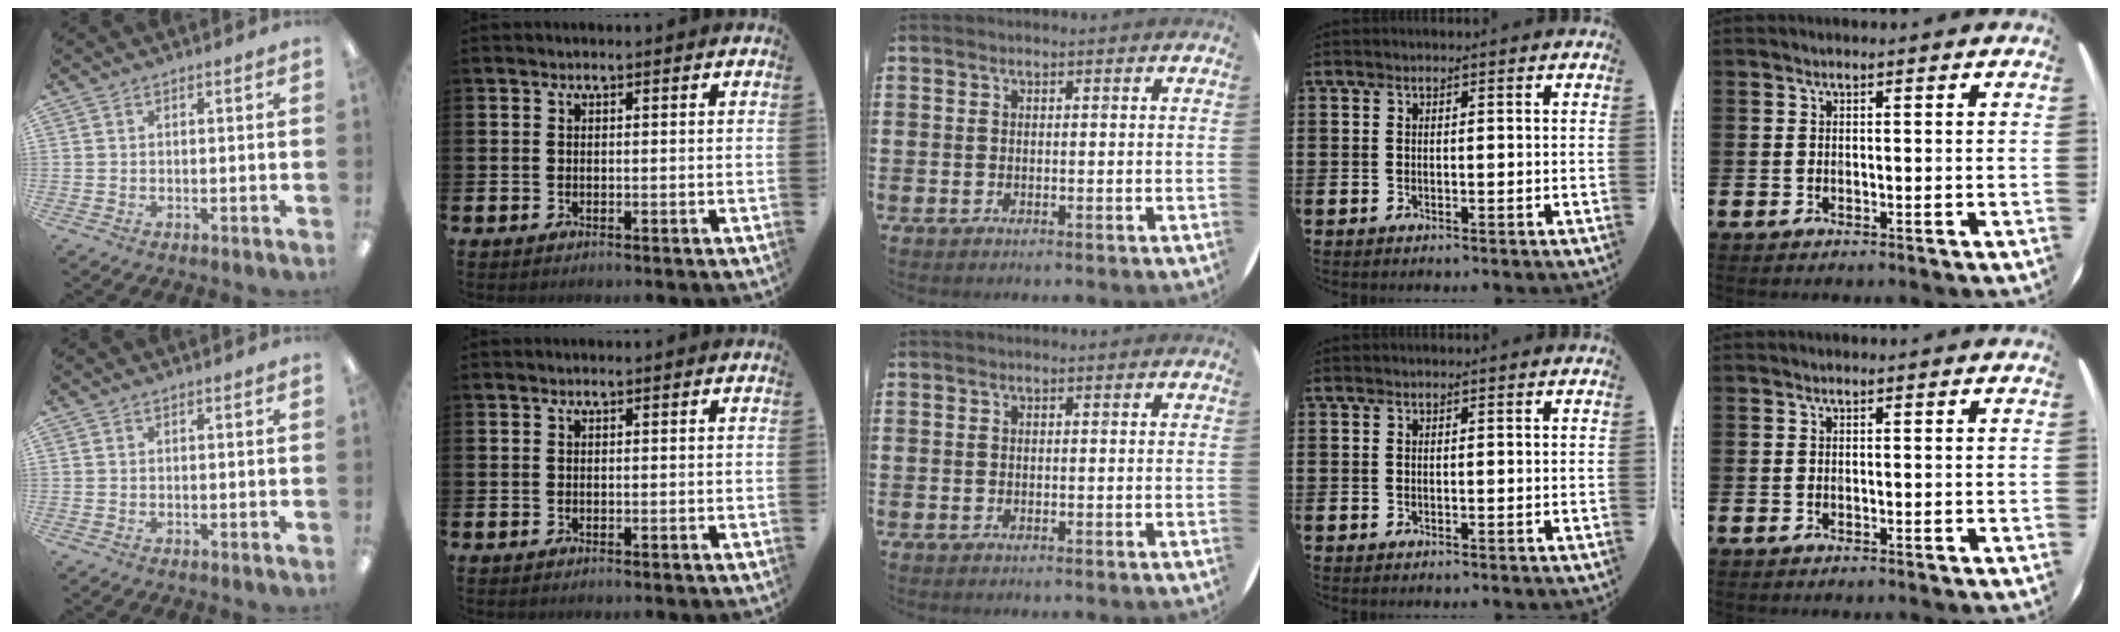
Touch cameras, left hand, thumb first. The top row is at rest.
{}